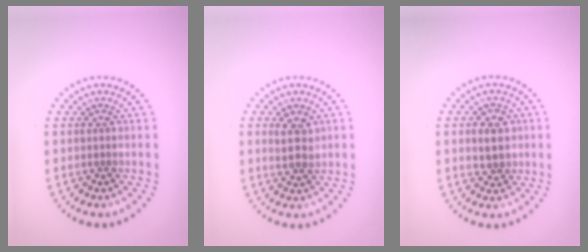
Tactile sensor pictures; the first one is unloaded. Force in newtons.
{"total": 2.3, "press": 2.2, "slide": 0.6}
{"total": 2.8, "press": 2.8, "slide": 0.6}